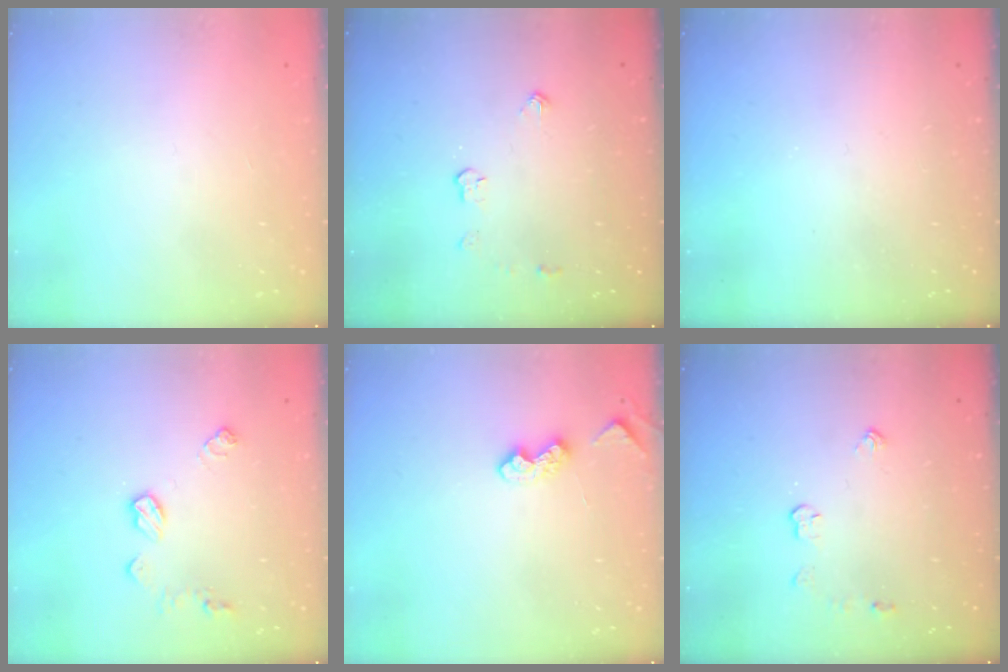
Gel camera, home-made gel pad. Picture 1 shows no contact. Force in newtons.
{"total": 3.8, "press": 3.8, "slide": 0.6}
{"total": 0.0}
{"total": 8.2, "press": 8.2, "slide": 0.4}
{"total": 4.5, "press": 4.5, "slide": 0.6}
{"total": 3.6, "press": 3.5, "slide": 0.6}